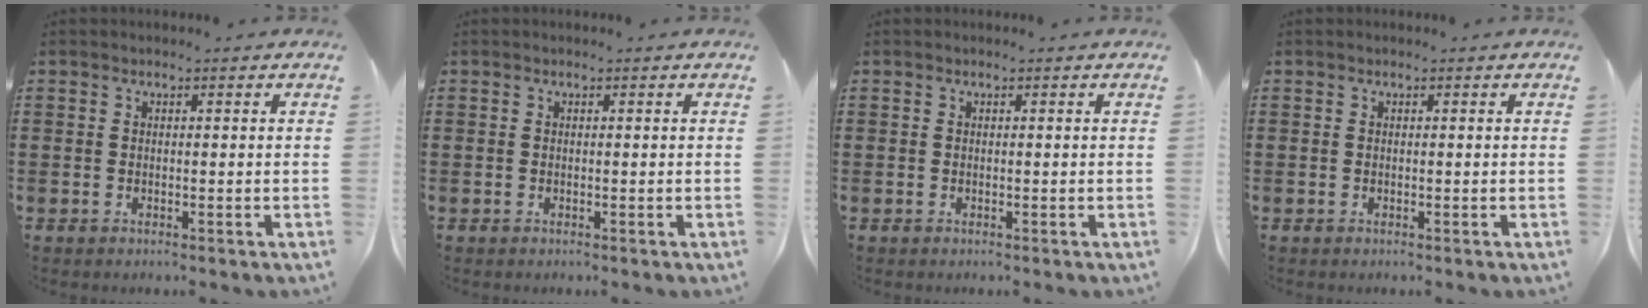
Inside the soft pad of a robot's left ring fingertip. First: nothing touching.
{"total": 0.0}
{"total": 0.0}
{"total": 0.0}